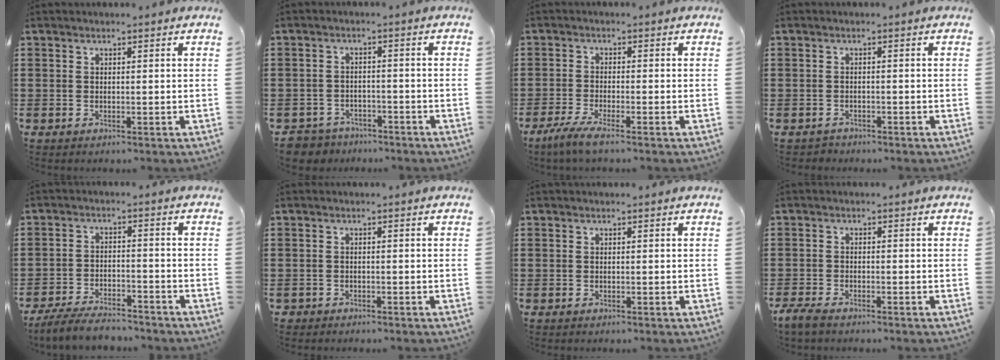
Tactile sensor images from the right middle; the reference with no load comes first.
{"total": 3.3, "force": [-3.2, 0.8, -0.2], "torque": [-0.012, -0.003, -0.072]}
{"total": 3.6, "force": [-2.8, -0.1, 2.3], "torque": [-0.059, -0.016, -0.055]}
{"total": 0.9, "force": [-0.8, 0.2, -0.1], "torque": [-0.001, 0.001, -0.019]}
{"total": 5.4, "force": [-5.0, 0.8, 1.8], "torque": [-0.040, 0.000, -0.099]}
{"total": 1.0, "force": [-0.9, 0.3, -0.1], "torque": [-0.002, 0.000, -0.021]}
{"total": 0.0}
{"total": 2.2, "force": [-1.9, 0.4, 1.1], "torque": [-0.034, -0.001, -0.041]}